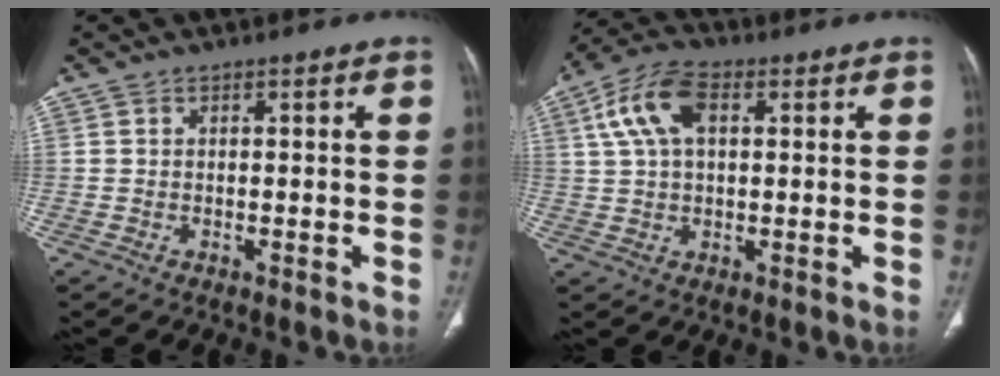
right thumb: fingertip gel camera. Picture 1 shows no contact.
{"total": 10.1, "force": [3.1, 5.7, 7.8], "torque": [-0.157, 0.019, 0.054]}